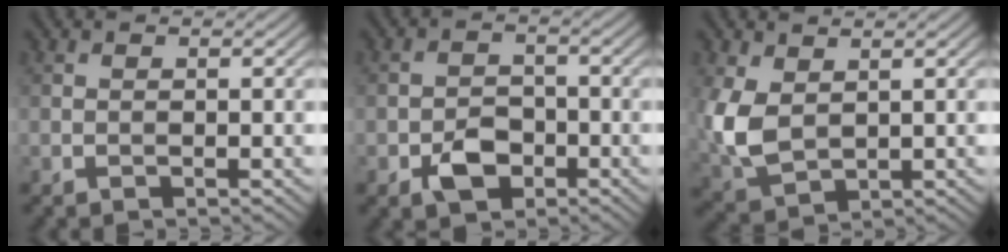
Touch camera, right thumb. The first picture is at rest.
{"total": 4.2, "force": [-2.2, 2.7, 2.2], "torque": [-0.039, -0.003, -0.046]}
{"total": 7.0, "force": [1.3, 4.5, 5.2], "torque": [-0.148, -0.008, 0.028]}